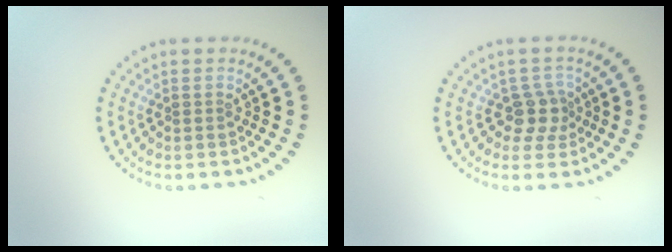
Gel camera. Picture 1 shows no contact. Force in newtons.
{"total": 2.2, "press": 1.8, "slide": 1.3}